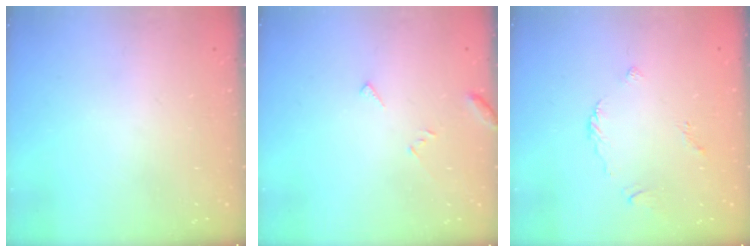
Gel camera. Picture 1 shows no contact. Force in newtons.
{"total": 4.3, "press": 4.2, "slide": 0.4}
{"total": 3.4, "press": 3.3, "slide": 0.7}